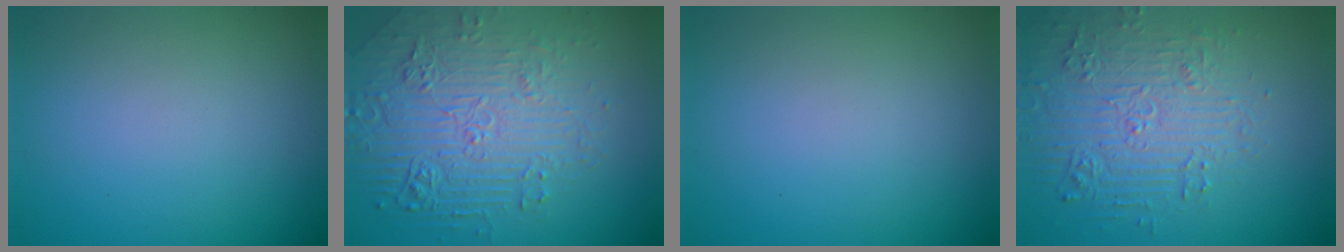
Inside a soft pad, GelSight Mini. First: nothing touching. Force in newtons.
{"total": 7.5, "press": 5.5, "slide": 5.1}
{"total": 0.0}
{"total": 4.6, "press": 4.6, "slide": 0.8}